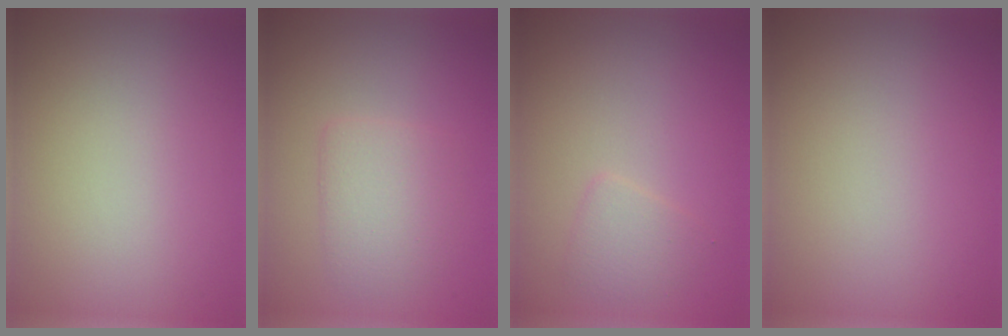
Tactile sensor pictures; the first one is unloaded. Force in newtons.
{"total": 2.6, "press": 2.6, "slide": 0.2}
{"total": 1.6, "press": 1.6, "slide": 0.1}
{"total": 0.0}